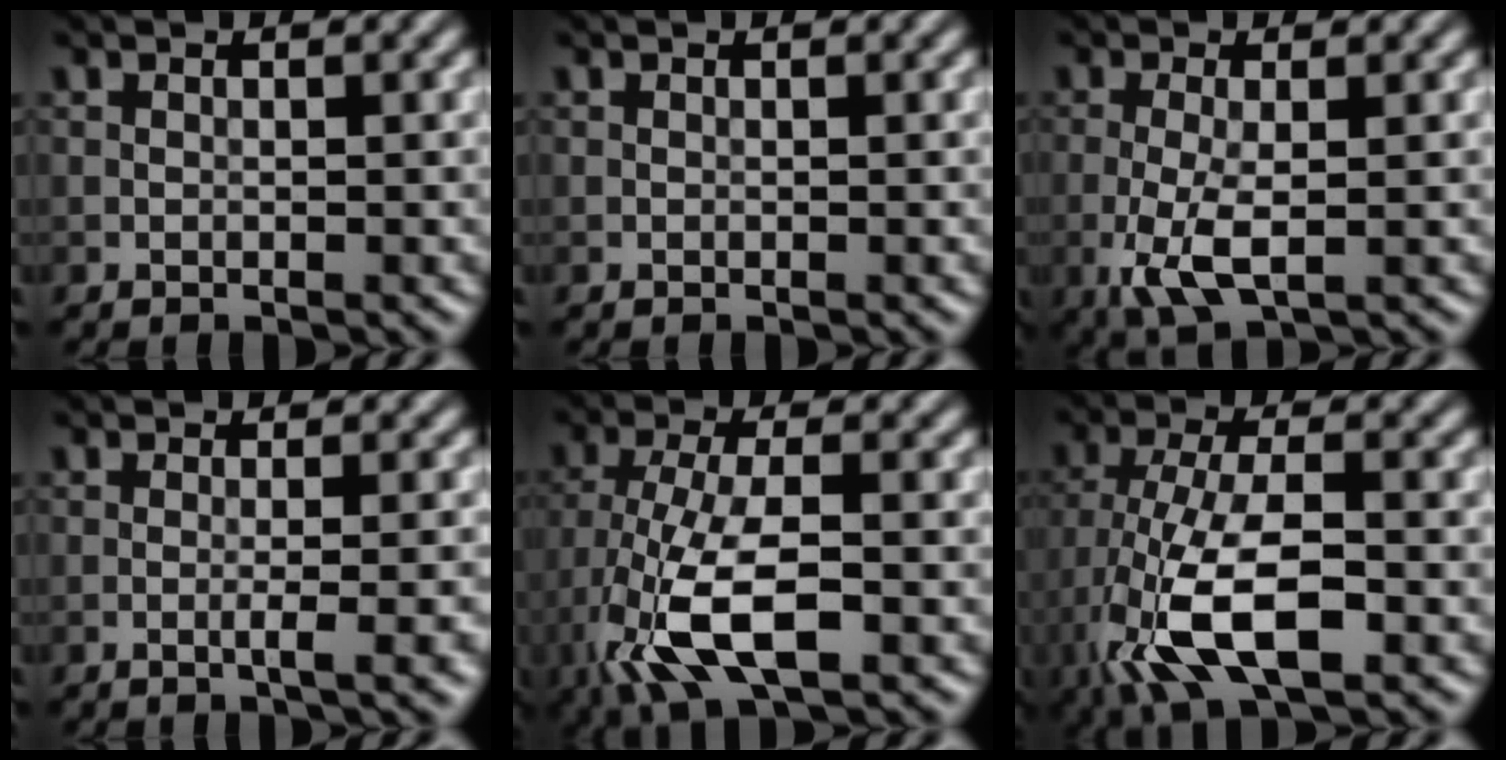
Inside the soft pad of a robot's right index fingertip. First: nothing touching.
{"total": 0.0}
{"total": 4.4, "force": [-1.0, 1.4, 4.1], "torque": [-0.095, -0.009, -0.022]}
{"total": 3.2, "force": [-0.6, 0.7, 3.1], "torque": [-0.040, 0.001, -0.015]}
{"total": 9.4, "force": [-3.7, 3.3, 7.9], "torque": [-0.175, -0.001, -0.073]}
{"total": 10.4, "force": [-4.1, 4.0, 8.7], "torque": [-0.186, -0.001, -0.077]}